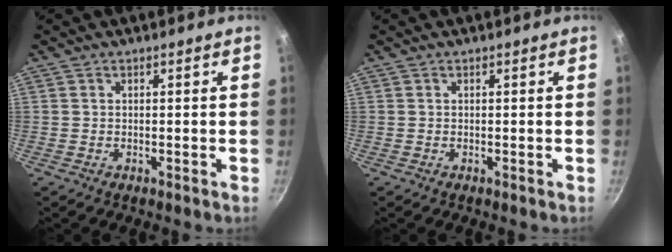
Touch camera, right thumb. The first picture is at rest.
{"total": 0.0}